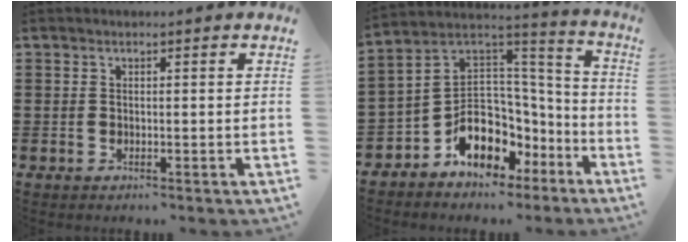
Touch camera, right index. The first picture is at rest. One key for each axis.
{"total": 10.5, "fx": -4.4, "fy": 8.2, "fz": 4.8, "tx": -0.107, "ty": -0.006, "tz": -0.076}